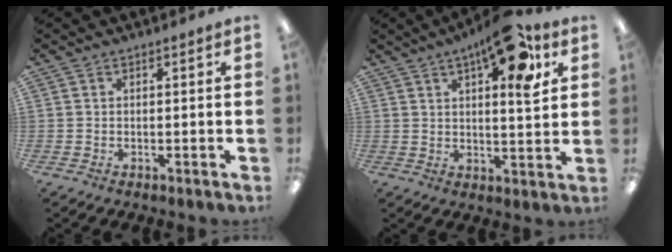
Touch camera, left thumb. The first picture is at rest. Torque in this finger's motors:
{"motor_torque": [0.11, 0.71, -0.24, 0.26, 0.10]}